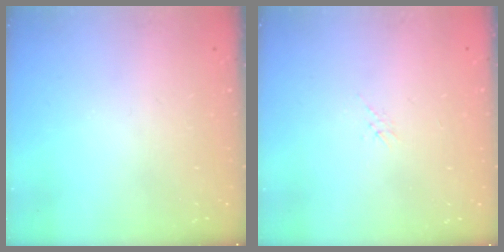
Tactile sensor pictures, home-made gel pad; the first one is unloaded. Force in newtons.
{"total": 1.7, "press": 1.6, "slide": 0.4}